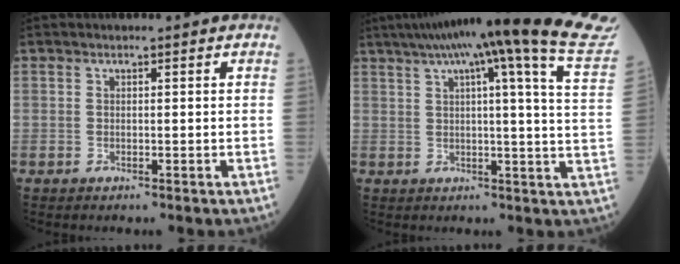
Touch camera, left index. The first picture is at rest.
{"total": 25.9, "force": [21.2, -0.7, 14.9], "torque": [-0.209, -0.039, 0.251]}